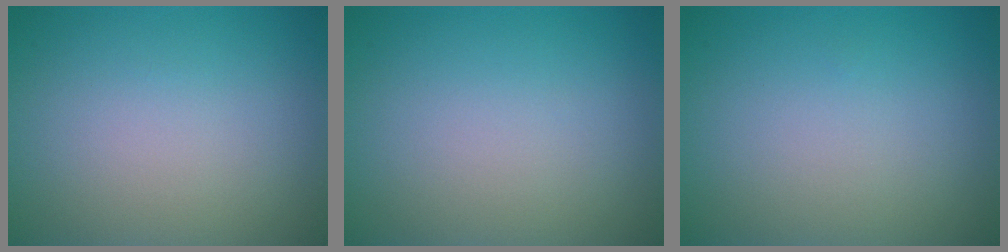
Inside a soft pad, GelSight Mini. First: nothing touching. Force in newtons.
{"total": 0.0}
{"total": 0.0}